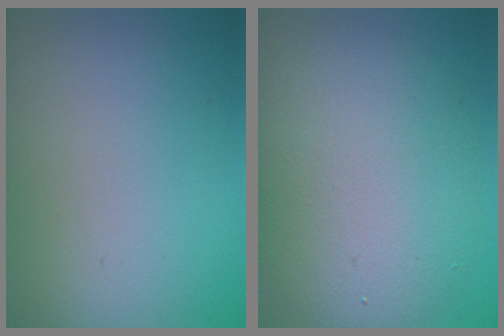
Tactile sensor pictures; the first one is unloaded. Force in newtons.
{"total": 7.5, "press": 7.5, "slide": 0.4}